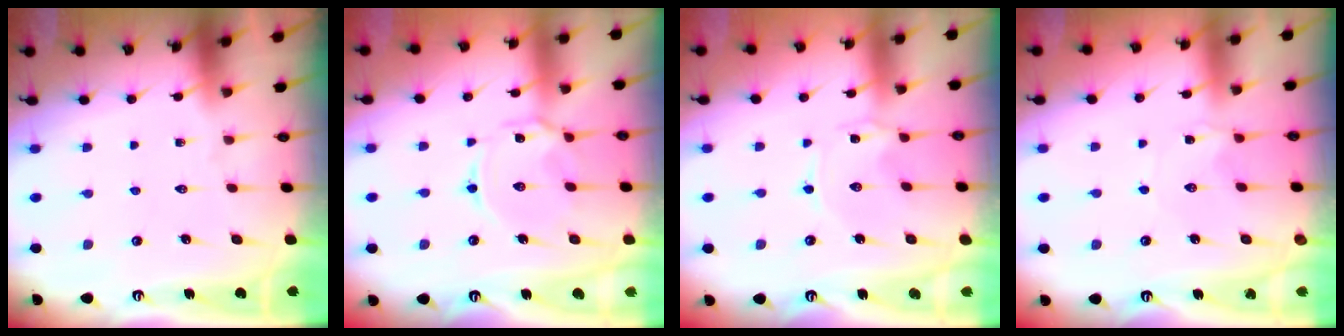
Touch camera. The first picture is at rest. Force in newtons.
{"total": 4.7, "press": 4.7, "slide": 0.5}
{"total": 0.6, "press": 0.6, "slide": 0.1}
{"total": 2.1, "press": 2.1, "slide": 0.4}